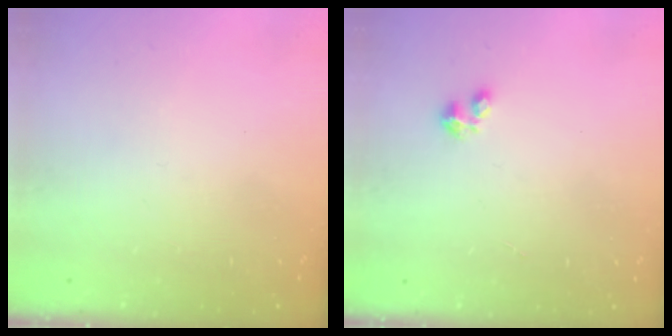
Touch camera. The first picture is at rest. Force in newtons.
{"total": 1.8, "press": 1.8, "slide": 0.4}